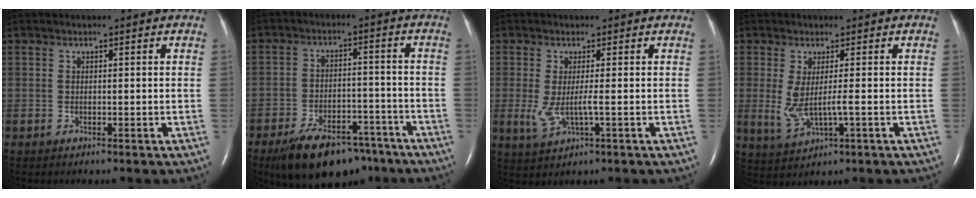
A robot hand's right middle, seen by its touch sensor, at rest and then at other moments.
{"total": 14.0, "force": [-10.6, 6.1, 6.8], "torque": [-0.105, 0.010, -0.163]}
{"total": 4.1, "force": [-0.5, 0.5, 4.1], "torque": [-0.097, -0.012, -0.005]}
{"total": 5.0, "force": [-0.3, 0.6, 4.9], "torque": [-0.114, -0.012, 0.001]}